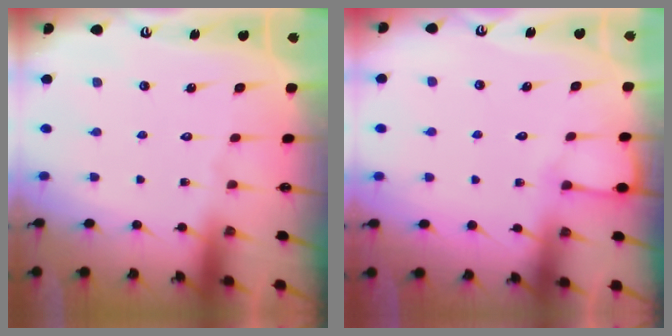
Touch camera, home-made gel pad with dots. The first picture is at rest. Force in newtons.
{"total": 3.8, "press": 3.8, "slide": 0.5}